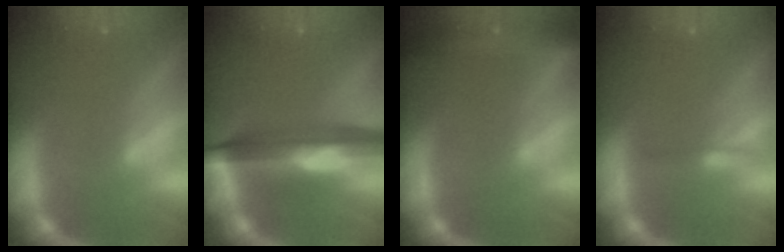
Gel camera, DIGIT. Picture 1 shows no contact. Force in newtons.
{"total": 8.0}
{"total": 6.5}
{"total": 0.9}